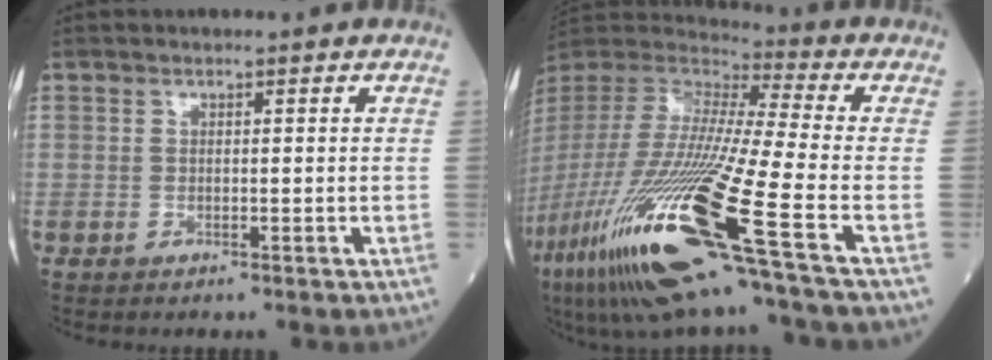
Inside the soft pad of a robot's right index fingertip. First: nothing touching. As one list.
[{"total": 31.1, "force": [-15.5, 1.5, 26.9], "torque": [-0.598, -0.081, -0.300]}]